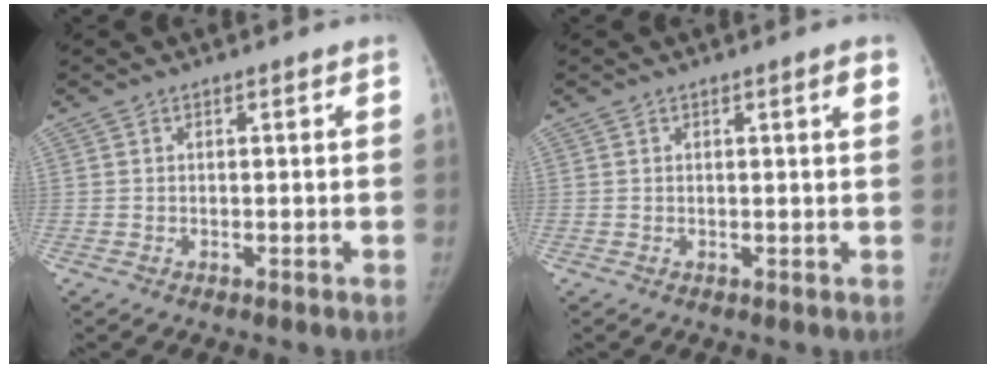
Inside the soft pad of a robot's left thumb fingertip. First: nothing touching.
{"total": 1.9, "force": [0.9, 0.1, 1.6], "torque": [-0.024, -0.002, 0.011]}